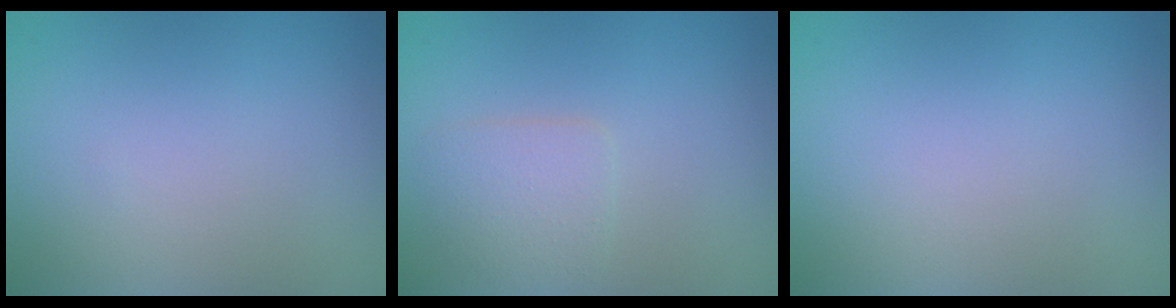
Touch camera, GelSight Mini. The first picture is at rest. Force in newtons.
{"total": 2.1, "press": 2.1, "slide": 0.0}
{"total": 0.0}